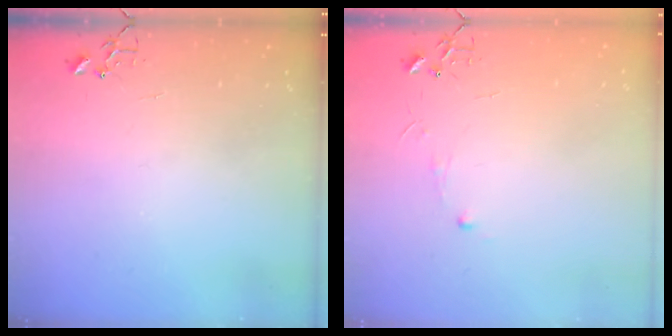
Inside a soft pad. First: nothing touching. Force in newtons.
{"total": 3.9, "press": 3.8, "slide": 0.4}